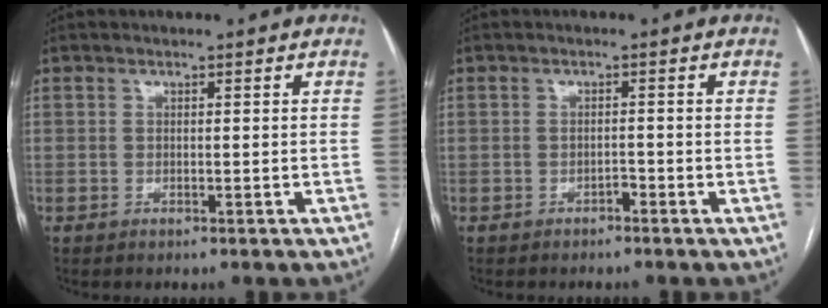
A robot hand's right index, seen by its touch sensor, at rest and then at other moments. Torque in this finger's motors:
{"motor_torque": [0.15, 0.10, 0.05, 0.04]}